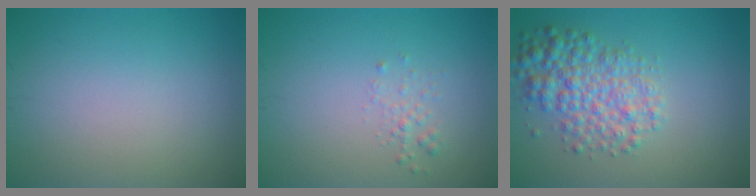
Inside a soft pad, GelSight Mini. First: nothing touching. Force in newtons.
{"total": 1.0, "press": 1.0, "slide": 0.1}
{"total": 5.0, "press": 5.0, "slide": 0.1}